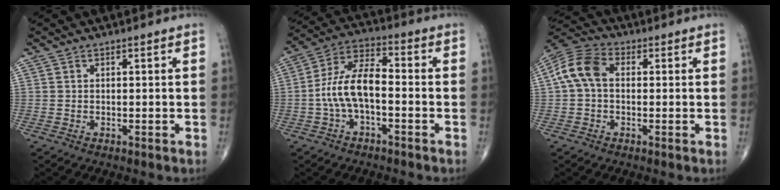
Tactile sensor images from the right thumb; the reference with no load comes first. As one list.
[{"total": 10.3, "force": [-2.0, 4.7, 8.9], "torque": [-0.176, 0.043, -0.045]}, {"total": 8.3, "force": [0.6, 5.7, 6.1], "torque": [-0.124, 0.027, 0.000]}]